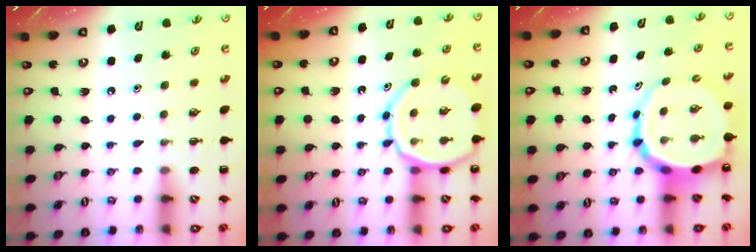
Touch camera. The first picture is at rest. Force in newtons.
{"total": 11.5, "press": 11.0, "slide": 3.5}
{"total": 11.5, "press": 10.9, "slide": 3.6}